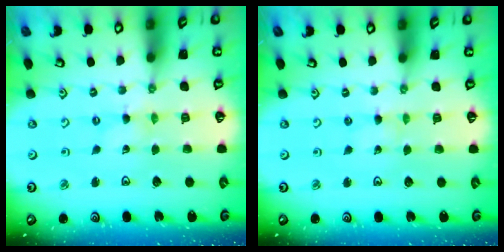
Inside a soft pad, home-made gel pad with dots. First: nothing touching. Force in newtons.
{"total": 1.0, "press": 1.0, "slide": 0.2}